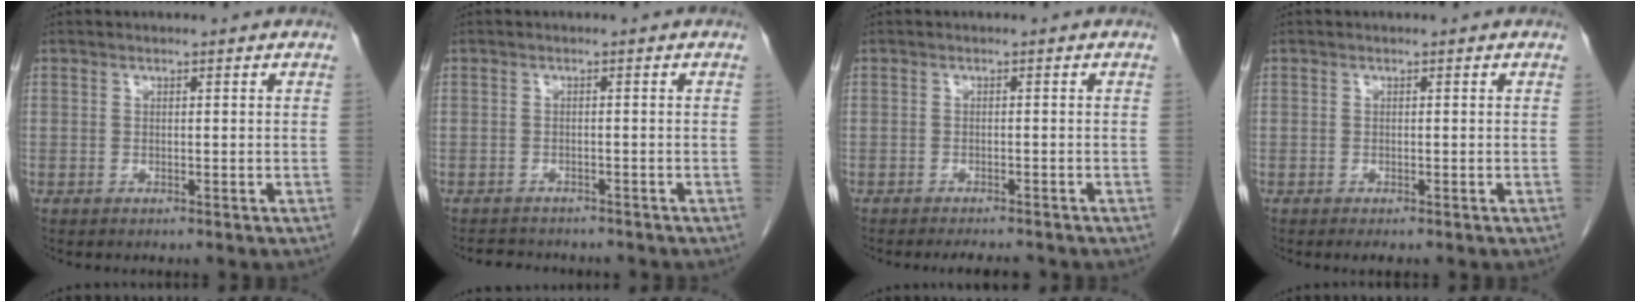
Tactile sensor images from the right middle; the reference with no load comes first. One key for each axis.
{"total": 5.3, "fx": -4.8, "fy": 1.7, "fz": 1.4, "tx": -0.025, "ty": -0.004, "tz": -0.062}
{"total": 3.7, "fx": -3.4, "fy": 0.6, "fz": 1.3, "tx": -0.017, "ty": -0.007, "tz": -0.045}
{"total": 1.1, "fx": -0.8, "fy": 0.3, "fz": 0.7, "tx": -0.011, "ty": -0.004, "tz": -0.008}